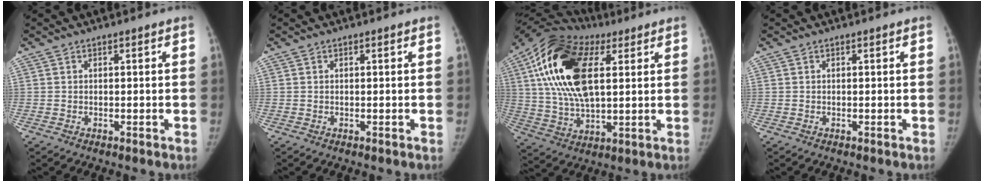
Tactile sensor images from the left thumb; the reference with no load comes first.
{"total": 0.0}
{"total": 21.4, "force": [6.2, 11.0, 17.3], "torque": [-0.329, 0.002, 0.102]}
{"total": 0.0}